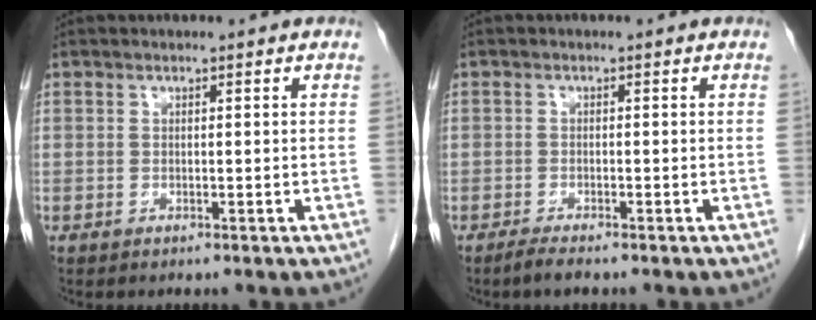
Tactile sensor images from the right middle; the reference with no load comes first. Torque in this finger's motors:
{"motor_torque": [0.14, -0.15, -0.13, -0.06]}